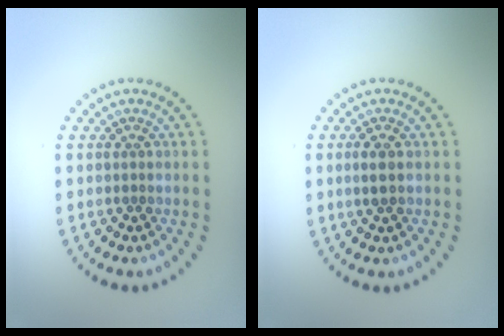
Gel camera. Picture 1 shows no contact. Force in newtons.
{"total": 1.6, "press": 1.6, "slide": 0.4}